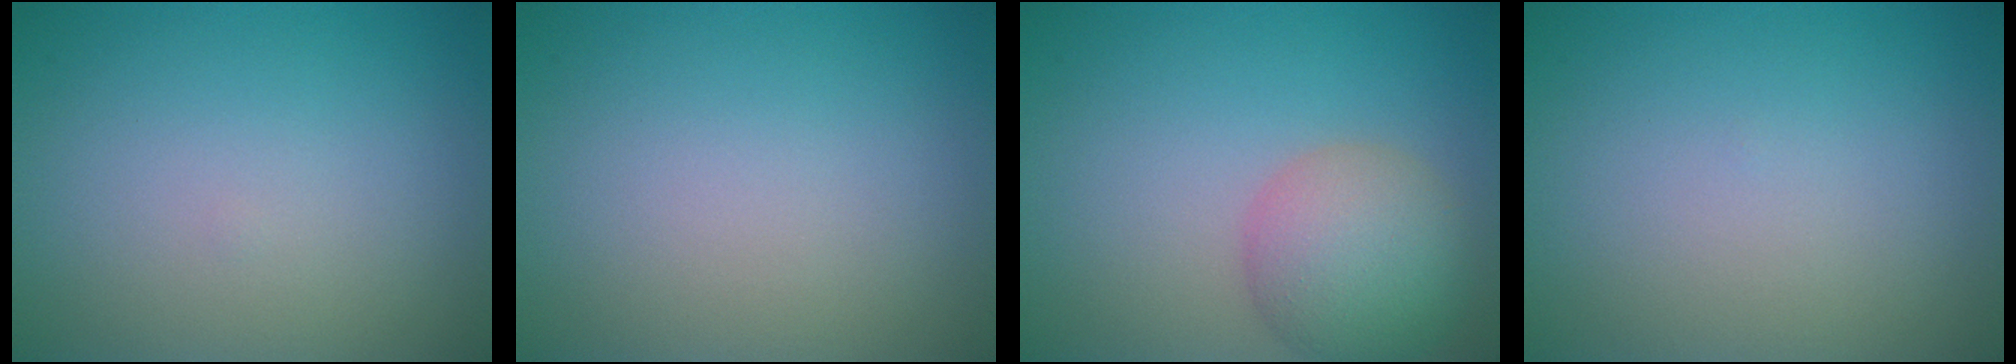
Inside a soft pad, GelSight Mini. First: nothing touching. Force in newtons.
{"total": 0.0}
{"total": 5.5, "press": 5.5, "slide": 0.3}
{"total": 0.0}